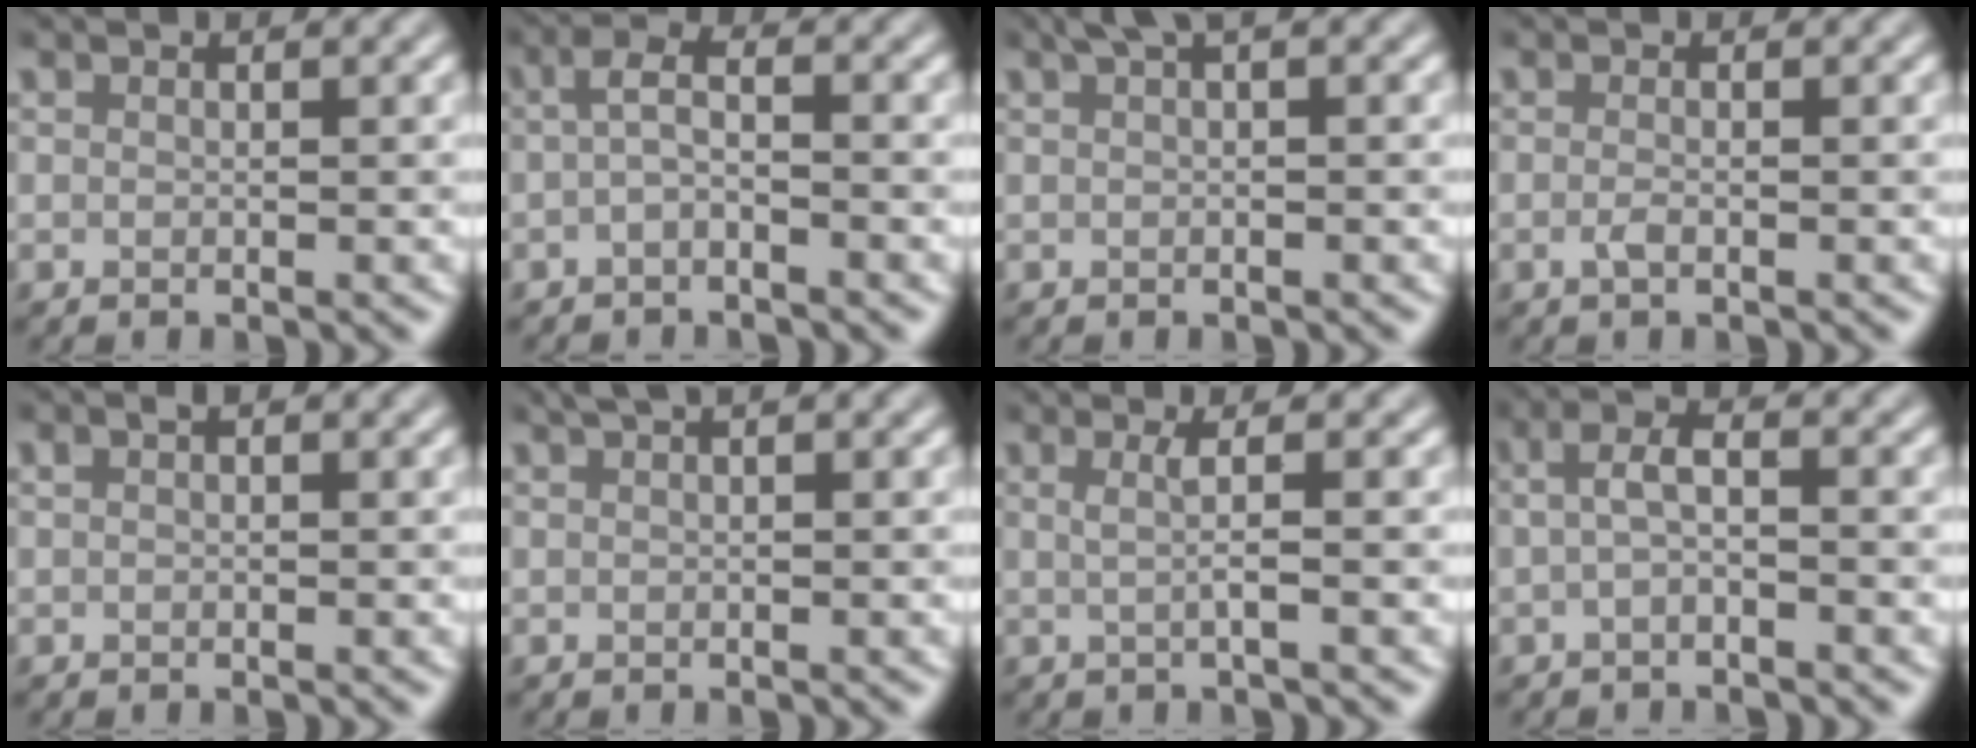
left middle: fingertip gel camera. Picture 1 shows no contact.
{"total": 1.9, "force": [-0.6, 0.5, 1.8], "torque": [-0.037, 0.006, -0.017]}
{"total": 1.8, "force": [0.9, 0.3, 1.5], "torque": [-0.022, 0.006, 0.017]}
{"total": 1.0, "force": [-0.4, 0.3, 0.9], "torque": [-0.017, -0.002, -0.011]}
{"total": 0.7, "force": [0.3, 0.4, 0.5], "torque": [-0.008, 0.004, 0.004]}
{"total": 1.5, "force": [0.9, 0.4, 1.2], "torque": [-0.015, 0.006, 0.012]}
{"total": 2.0, "force": [0.1, 0.5, 2.0], "torque": [-0.033, 0.002, -0.006]}
{"total": 2.3, "force": [-0.3, 0.6, 2.2], "torque": [-0.043, 0.006, -0.012]}